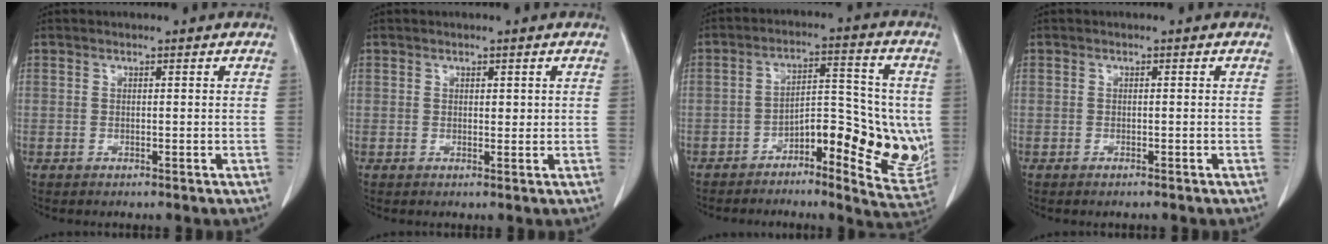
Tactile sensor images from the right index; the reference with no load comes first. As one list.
[{"total": 1.0, "force": [0.4, 0.6, 0.7], "torque": [-0.006, -0.001, 0.006]}, {"total": 12.8, "force": [-3.3, 4.7, 11.5], "torque": [-0.147, 0.013, -0.047]}, {"total": 0.7, "force": [-0.6, 0.1, 0.4], "torque": [-0.011, -0.002, -0.009]}]